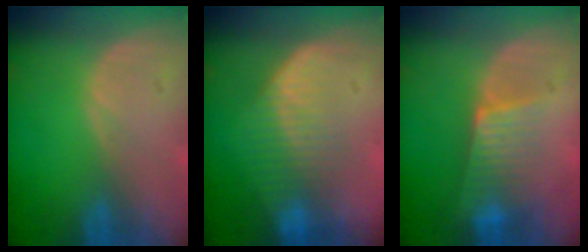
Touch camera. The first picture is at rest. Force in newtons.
{"total": 7.2, "press": 6.7, "slide": 2.7}
{"total": 6.4, "press": 5.7, "slide": 3.1}